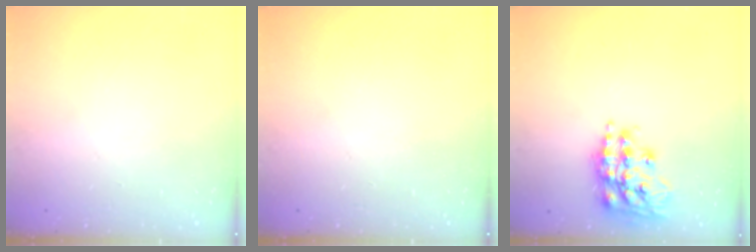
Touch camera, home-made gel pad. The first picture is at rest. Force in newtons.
{"total": 0.0}
{"total": 16.5, "press": 16.5, "slide": 1.1}